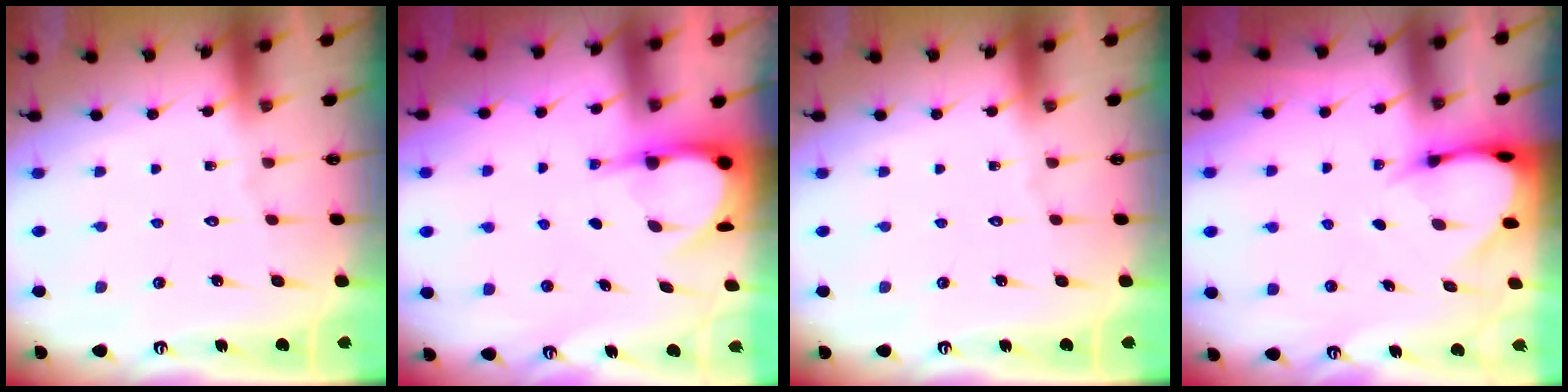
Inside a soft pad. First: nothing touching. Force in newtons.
{"total": 4.8, "press": 4.8, "slide": 0.3}
{"total": 0.0}
{"total": 3.9, "press": 3.9, "slide": 0.3}